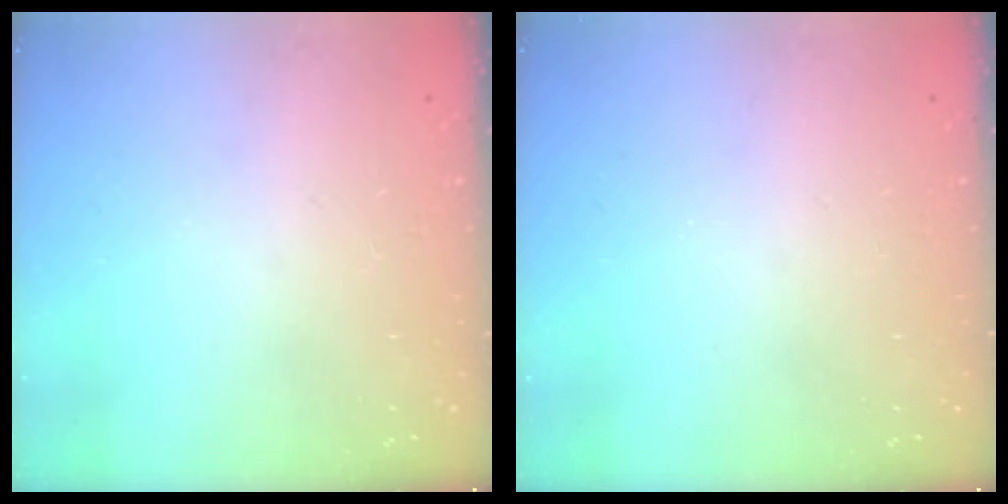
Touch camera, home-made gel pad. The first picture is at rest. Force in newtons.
{"total": 0.0}